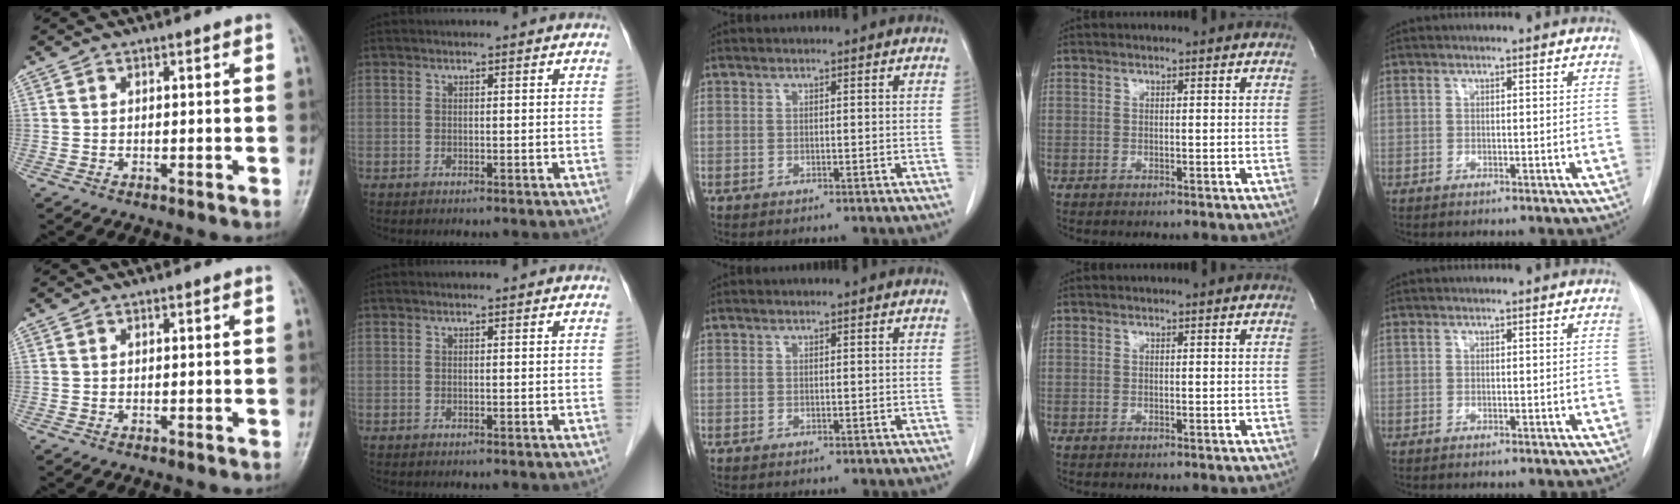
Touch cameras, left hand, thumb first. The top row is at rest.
{}